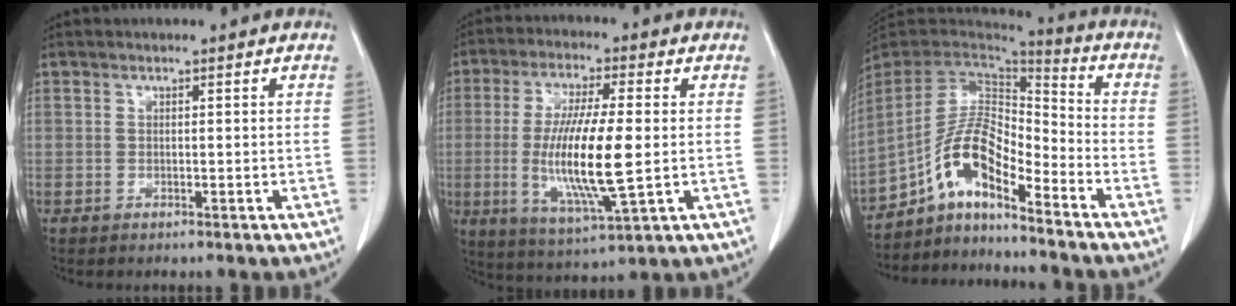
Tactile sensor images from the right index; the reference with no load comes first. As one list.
[{"total": 13.9, "force": [-1.0, 1.7, 13.7], "torque": [-0.273, -0.019, -0.016]}, {"total": 11.4, "force": [-7.8, 2.8, 7.9], "torque": [-0.156, 0.026, -0.142]}]